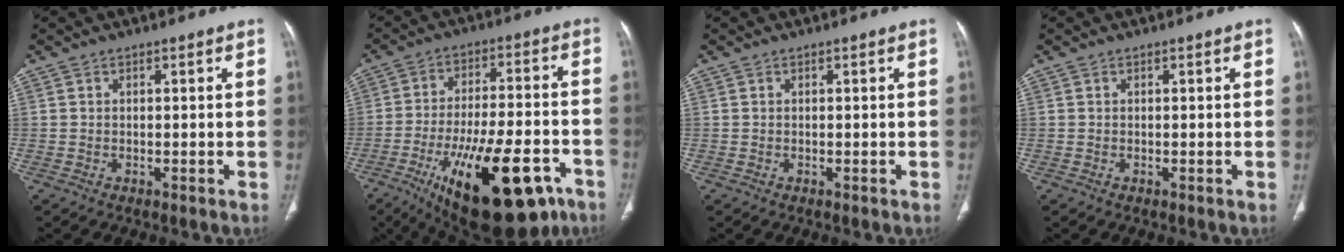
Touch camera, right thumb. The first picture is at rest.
{"total": 25.1, "force": [-12.3, 9.6, 19.6], "torque": [-0.285, 0.042, -0.179]}
{"total": 0.0}
{"total": 0.0}